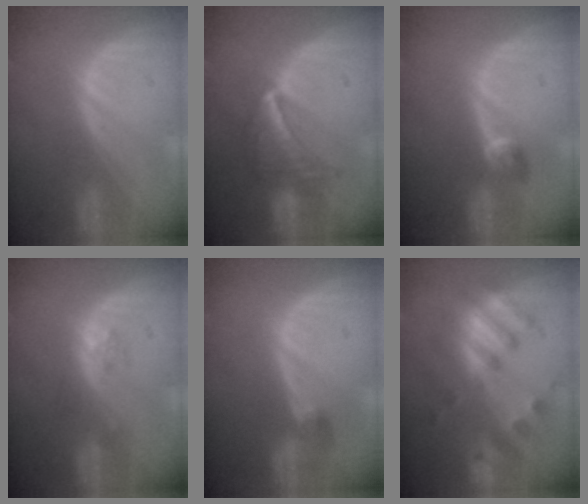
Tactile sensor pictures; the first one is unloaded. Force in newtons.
{"total": 7.1, "press": 6.2, "slide": 3.4}
{"total": 2.8, "press": 2.5, "slide": 1.3}
{"total": 1.9, "press": 1.9, "slide": 0.2}
{"total": 2.9, "press": 2.6, "slide": 1.2}
{"total": 7.4, "press": 7.3, "slide": 1.3}